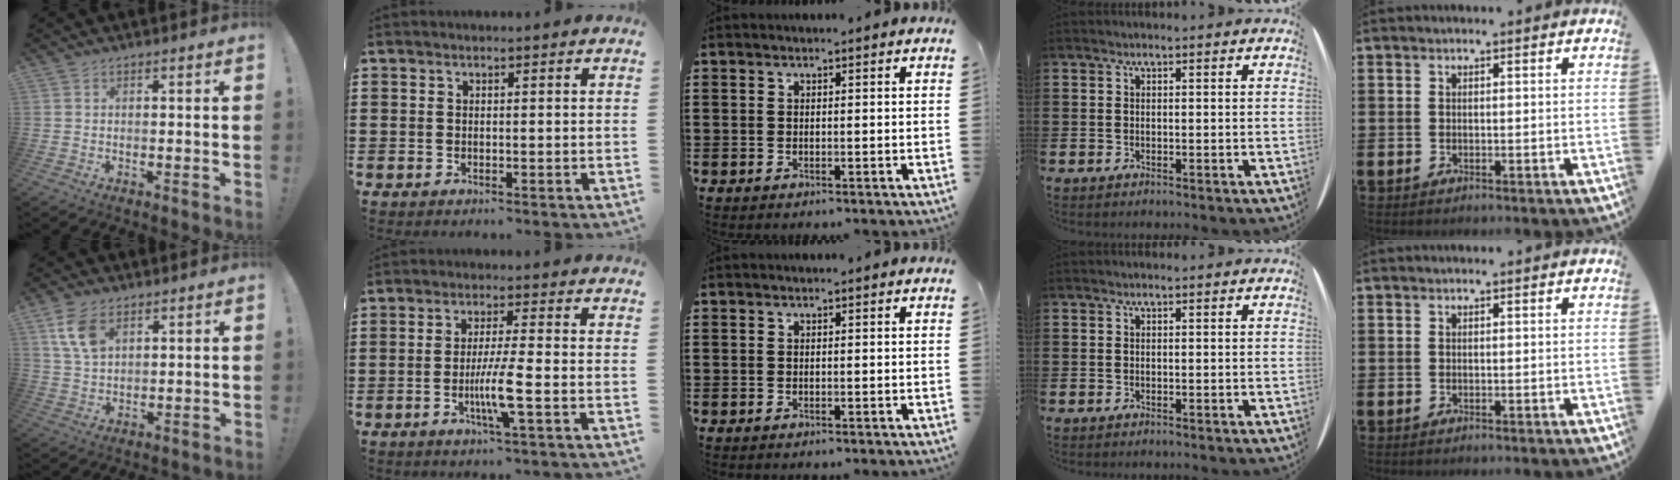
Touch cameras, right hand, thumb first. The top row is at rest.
{"thumb": {"total": 8.2, "force": [4.1, 4.8, 5.3], "torque": [-0.102, -0.011, 0.078]}, "index": {"total": 6.2, "force": [-1.9, -0.1, 5.9], "torque": [-0.113, -0.018, -0.037]}}